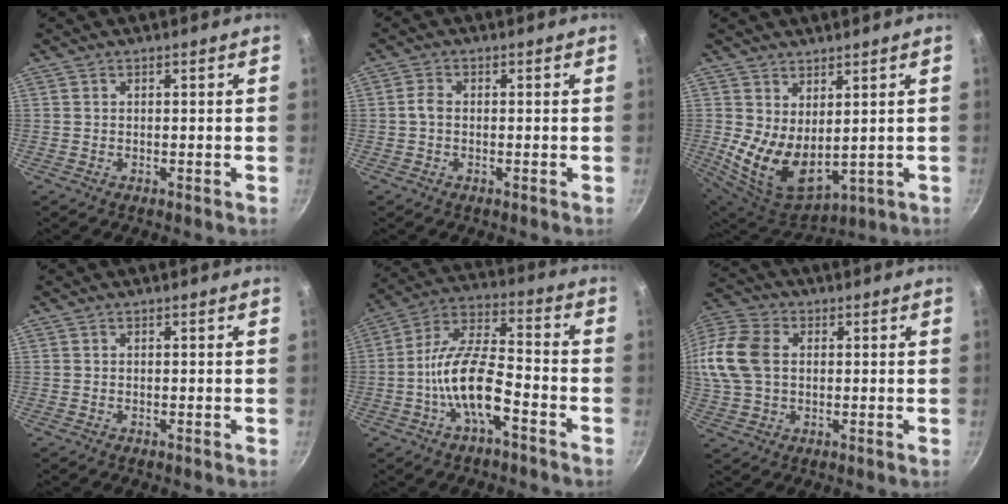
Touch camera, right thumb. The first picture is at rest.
{"total": 2.1, "force": [-0.3, 1.4, 1.5], "torque": [-0.031, 0.010, -0.008]}
{"total": 11.6, "force": [2.0, 6.7, 9.3], "torque": [-0.149, -0.042, 0.059]}
{"total": 0.0}
{"total": 13.3, "force": [-5.3, 5.1, 11.2], "torque": [-0.202, 0.045, -0.109]}
{"total": 18.2, "force": [2.3, 13.4, 12.1], "torque": [-0.276, 0.032, 0.033]}